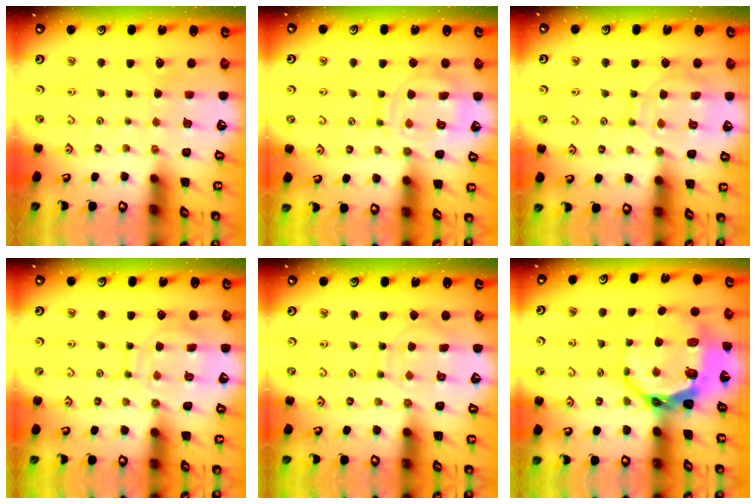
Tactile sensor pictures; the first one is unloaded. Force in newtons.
{"total": 11.0, "press": 11.0, "slide": 0.9}
{"total": 11.6, "press": 11.6, "slide": 1.0}
{"total": 11.6, "press": 11.6, "slide": 1.0}
{"total": 8.4, "press": 8.3, "slide": 1.0}
{"total": 12.1, "press": 11.3, "slide": 4.1}